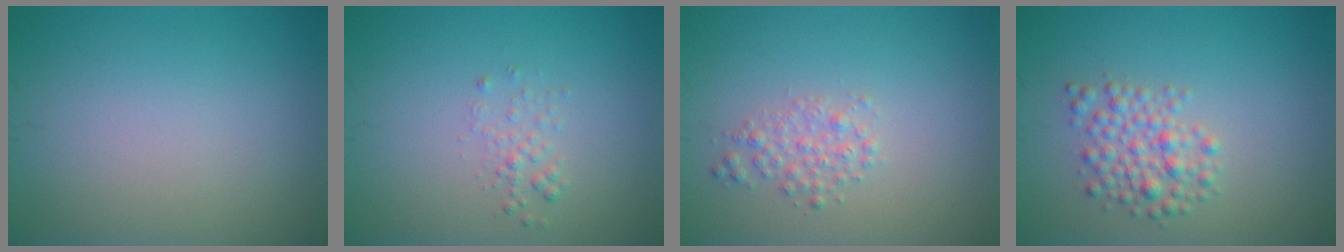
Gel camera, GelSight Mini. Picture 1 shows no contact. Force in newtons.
{"total": 1.1, "press": 1.1, "slide": 0.1}
{"total": 1.8, "press": 1.8, "slide": 0.1}
{"total": 3.1, "press": 3.1, "slide": 0.1}